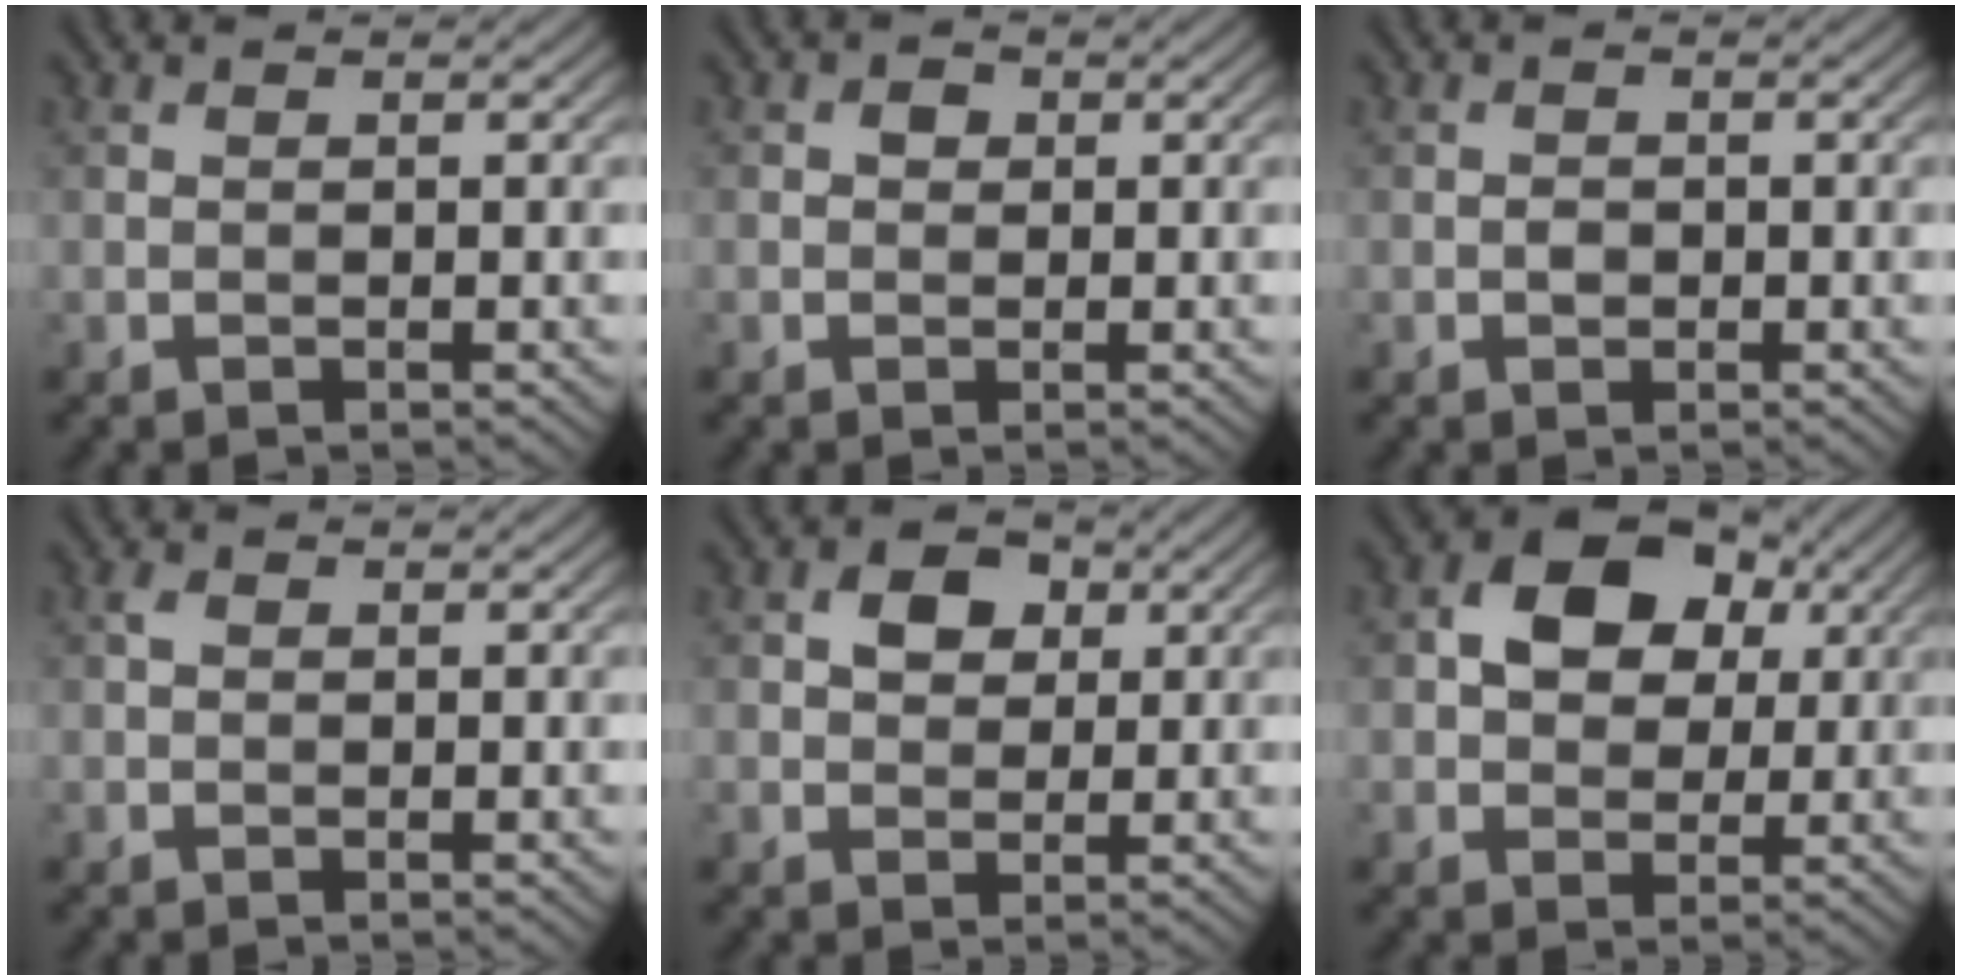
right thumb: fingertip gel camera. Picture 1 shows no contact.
{"total": 1.3, "force": [0.2, 1.2, 0.5], "torque": [-0.007, -0.001, -0.001]}
{"total": 1.1, "force": [-0.3, 0.9, 0.5], "torque": [-0.008, -0.003, -0.008]}
{"total": 0.8, "force": [0.1, 0.7, 0.5], "torque": [-0.011, 0.001, 0.000]}
{"total": 3.7, "force": [1.0, 3.0, 2.0], "torque": [-0.038, 0.006, 0.010]}
{"total": 8.4, "force": [2.2, 6.2, 5.2], "torque": [-0.096, 0.012, 0.026]}